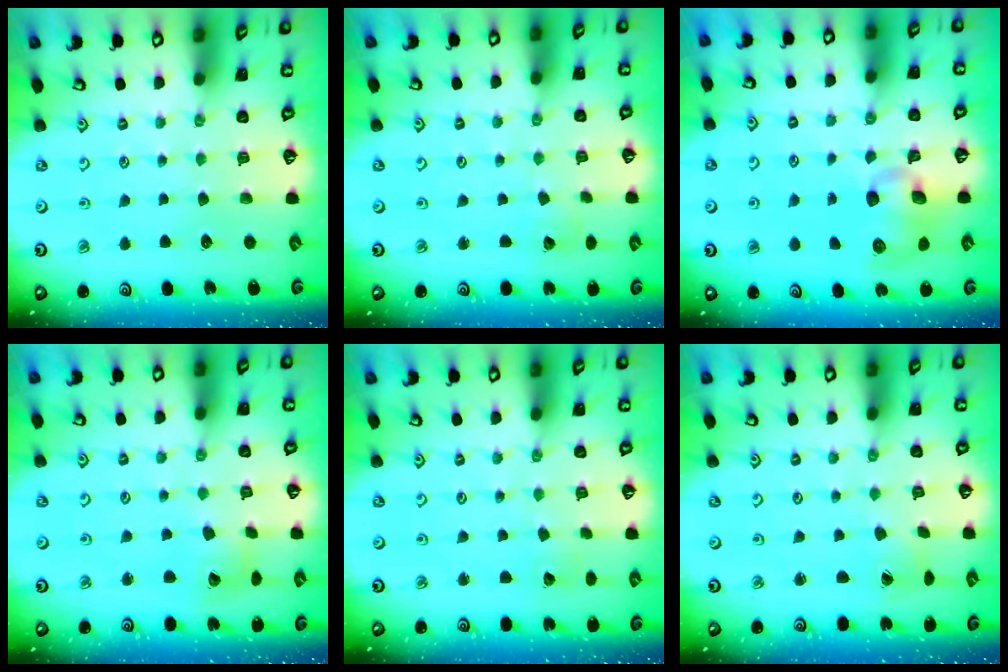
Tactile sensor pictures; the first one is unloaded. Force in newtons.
{"total": 2.9, "press": 2.9, "slide": 0.3}
{"total": 9.7, "press": 9.6, "slide": 1.3}
{"total": 6.6, "press": 6.6, "slide": 0.8}
{"total": 2.0, "press": 2.0, "slide": 0.2}
{"total": 2.2, "press": 2.2, "slide": 0.2}